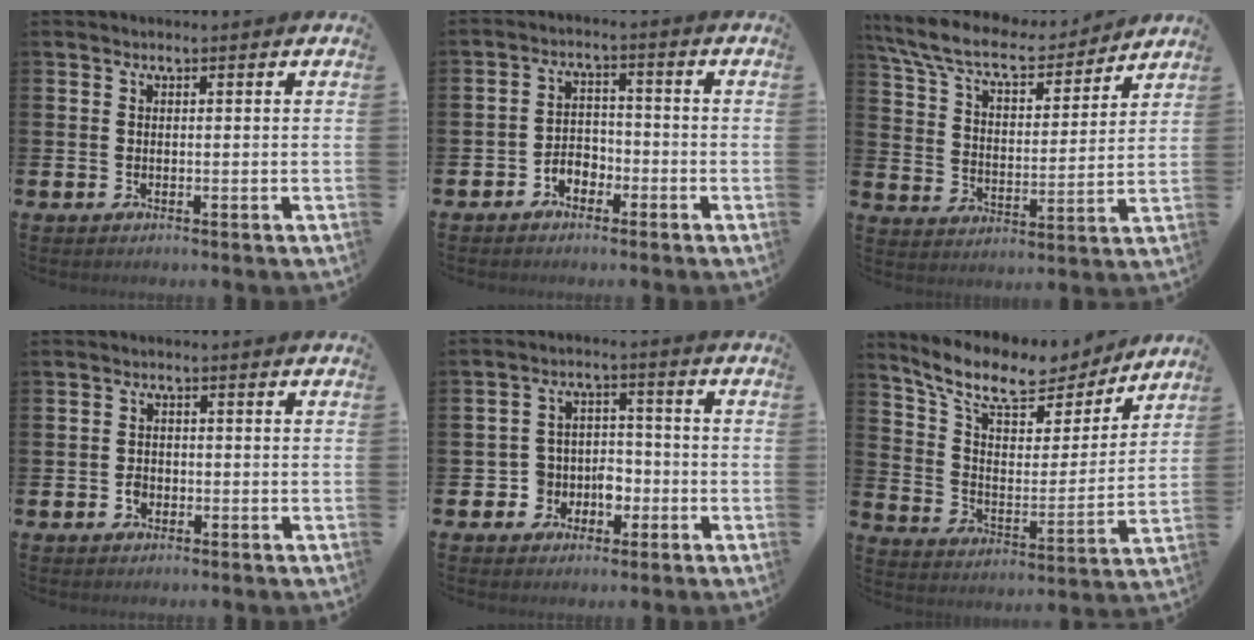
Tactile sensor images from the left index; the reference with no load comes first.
{"total": 3.0, "force": [-2.4, 1.8, 0.6], "torque": [-0.021, 0.008, -0.051]}
{"total": 9.3, "force": [8.4, 2.2, 3.5], "torque": [-0.103, -0.055, 0.143]}
{"total": 1.6, "force": [-0.8, 1.3, 0.5], "torque": [-0.008, 0.002, -0.018]}
{"total": 4.7, "force": [-2.0, 4.2, 0.9], "torque": [-0.035, 0.007, -0.041]}
{"total": 10.7, "force": [9.2, 3.7, 4.0], "torque": [-0.112, -0.061, 0.157]}